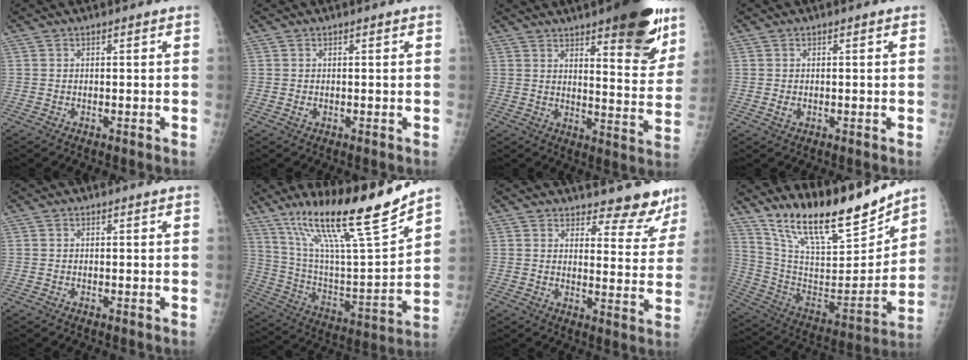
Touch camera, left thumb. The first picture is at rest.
{"total": 0.7, "force": [0.1, 0.5, 0.6], "torque": [-0.005, 0.000, 0.003]}
{"total": 19.6, "force": [12.0, 5.7, 14.4], "torque": [-0.156, -0.061, 0.162]}
{"total": 1.3, "force": [-0.1, 0.9, 0.9], "torque": [-0.013, -0.001, -0.001]}
{"total": 0.0}
{"total": 23.4, "force": [16.8, 2.6, 16.0], "torque": [-0.250, -0.069, 0.301]}
{"total": 9.2, "force": [8.4, 3.0, 2.1], "torque": [0.011, -0.069, 0.095]}
{"total": 22.2, "force": [18.1, 5.7, 11.6], "torque": [-0.159, -0.100, 0.319]}